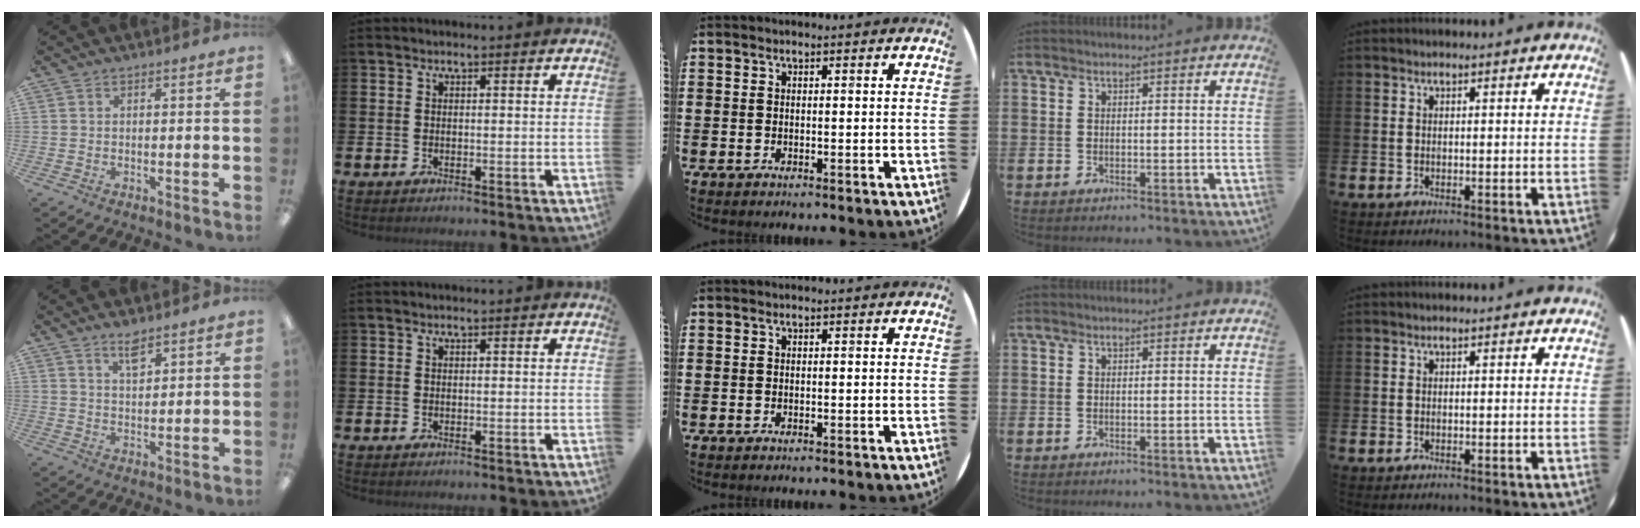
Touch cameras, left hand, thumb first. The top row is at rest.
{"thumb": {"total": 4.7, "force": [3.6, 1.6, 2.6], "torque": [-0.035, -0.019, 0.061]}}